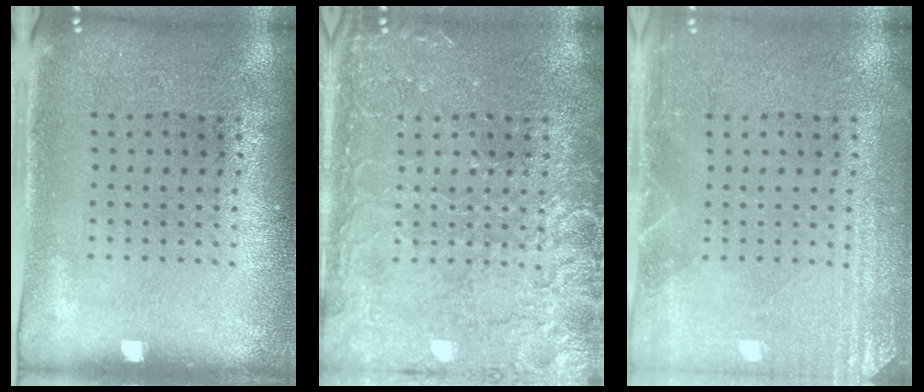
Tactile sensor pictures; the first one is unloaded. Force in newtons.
{"total": 5.4, "press": 5.4, "slide": 0.7}
{"total": 2.9, "press": 2.9, "slide": 0.5}